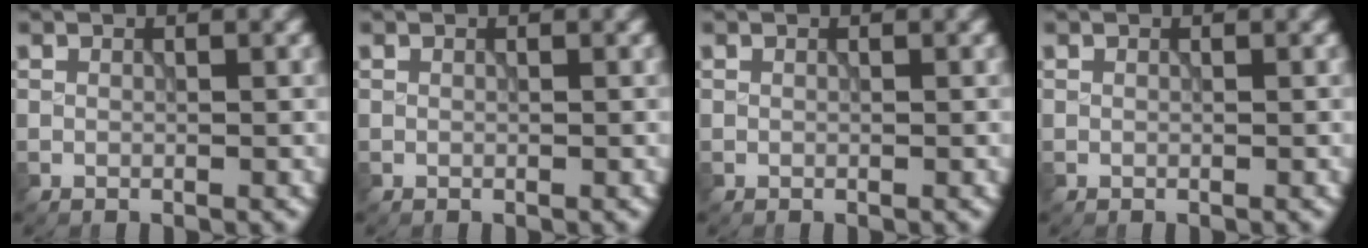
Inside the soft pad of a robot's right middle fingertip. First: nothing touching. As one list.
[{"total": 0.0}, {"total": 0.0}, {"total": 0.0}]